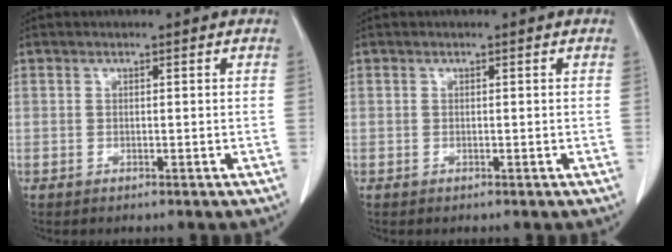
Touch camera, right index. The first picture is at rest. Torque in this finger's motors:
{"motor_torque": [0.00, 0.01, 0.00, 0.00]}